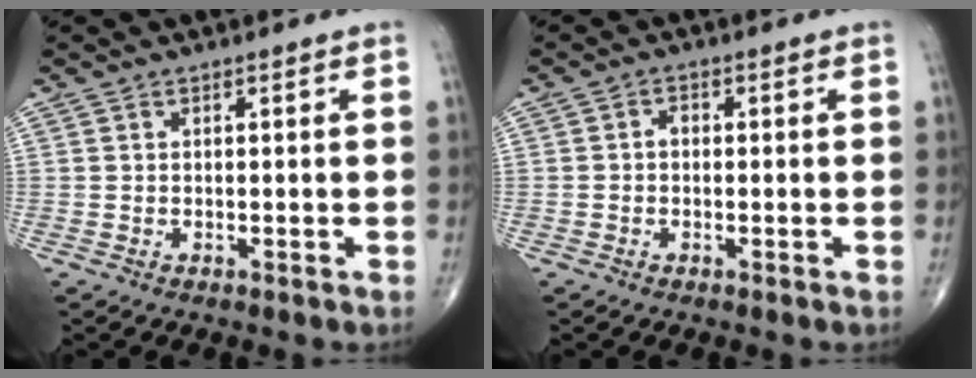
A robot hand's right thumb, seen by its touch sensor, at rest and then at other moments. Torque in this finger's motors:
{"motor_torque": [0.51, 0.36, 0.18, -0.24, 0.01]}